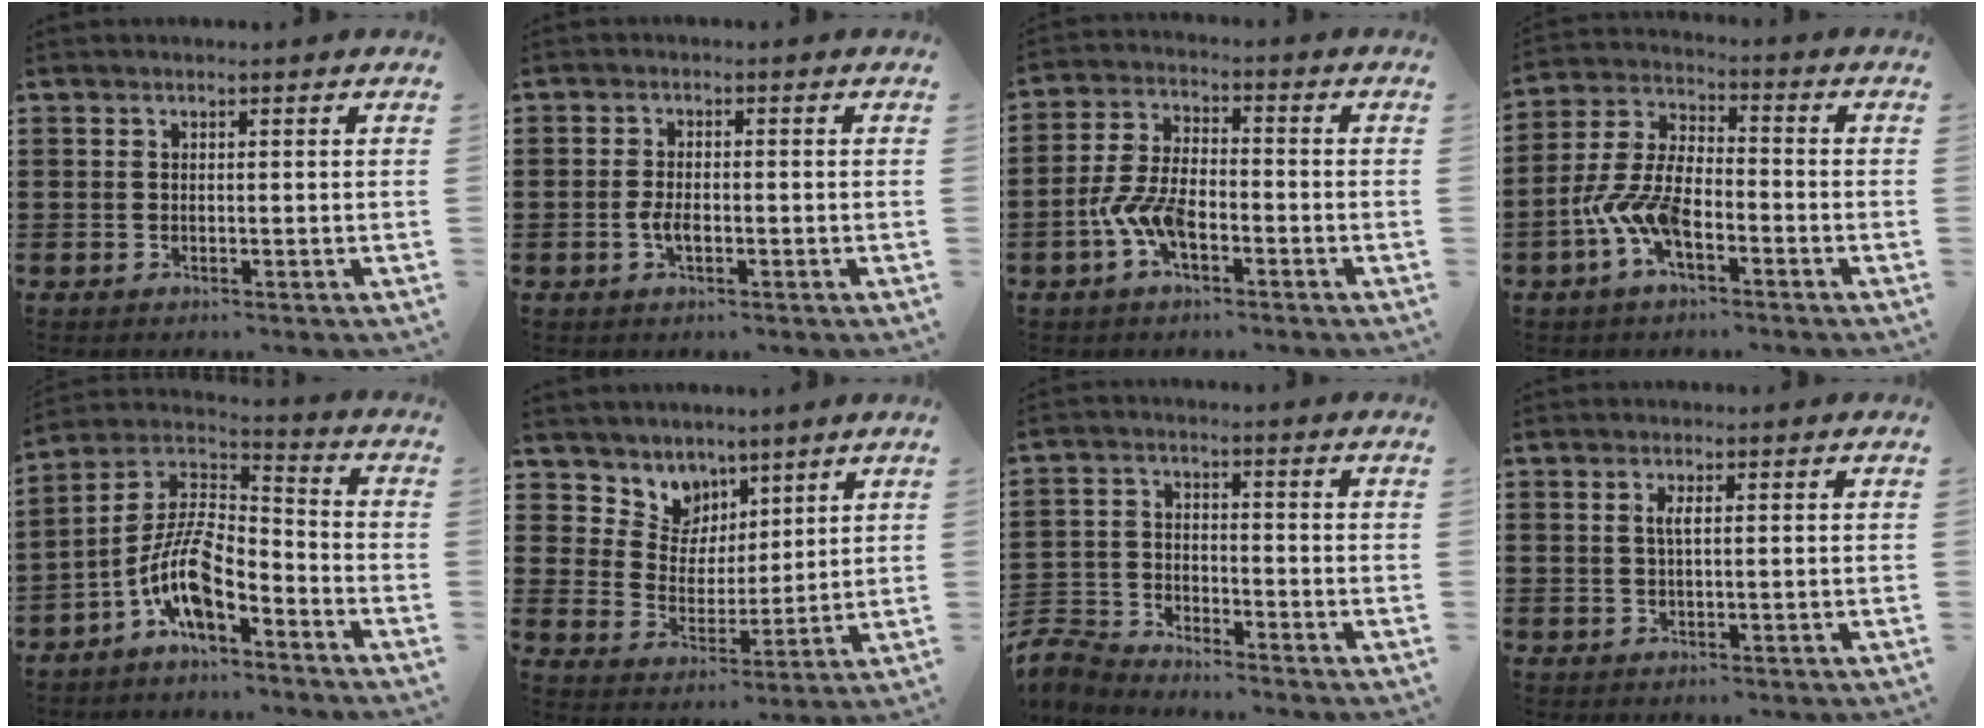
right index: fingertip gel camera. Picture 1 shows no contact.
{"total": 2.5, "force": [-0.8, 0.9, 2.1], "torque": [-0.055, -0.008, -0.018]}
{"total": 7.4, "force": [-3.2, 3.2, 5.9], "torque": [-0.147, -0.008, -0.066]}
{"total": 8.7, "force": [-4.0, 3.6, 6.9], "torque": [-0.179, -0.011, -0.081]}
{"total": 9.8, "force": [-5.6, 3.3, 7.4], "torque": [-0.180, -0.021, -0.116]}
{"total": 6.1, "force": [4.4, 4.2, -0.8], "torque": [-0.030, -0.032, 0.081]}
{"total": 5.0, "force": [-4.8, 1.1, 0.4], "torque": [-0.037, -0.002, -0.107]}
{"total": 1.7, "force": [0.4, 0.3, 1.7], "torque": [-0.033, 0.001, 0.005]}